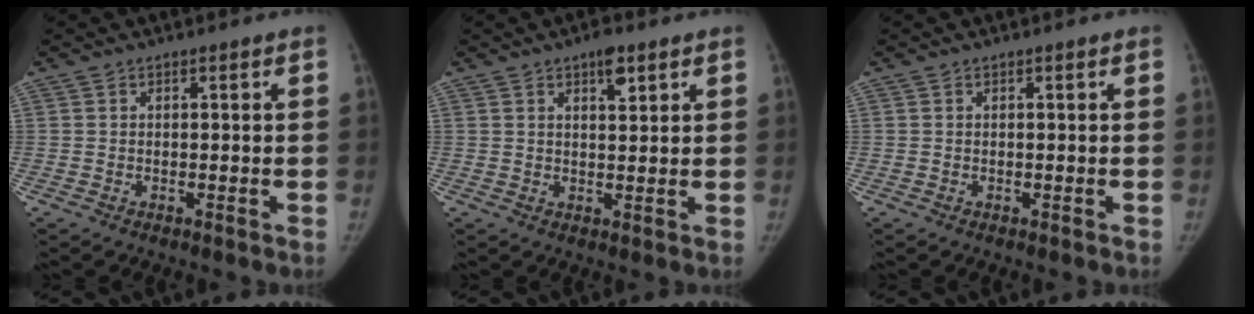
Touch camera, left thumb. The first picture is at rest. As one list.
[{"total": 3.7, "force": [2.3, 1.3, 2.6], "torque": [-0.028, -0.012, 0.035]}, {"total": 0.0}]